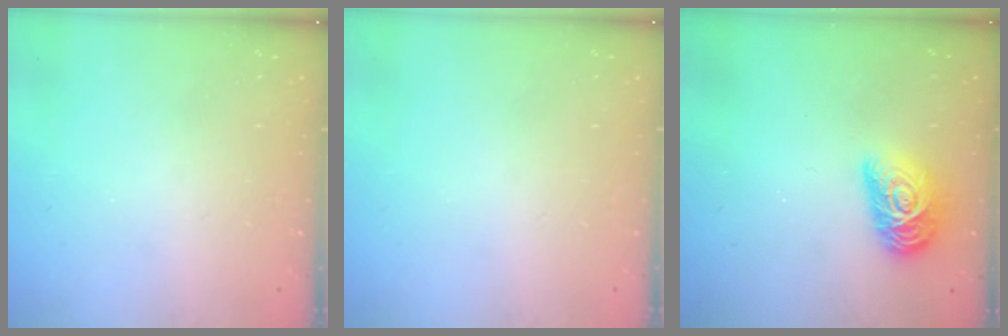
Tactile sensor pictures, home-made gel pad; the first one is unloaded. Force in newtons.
{"total": 0.0}
{"total": 12.6, "press": 12.6, "slide": 0.5}